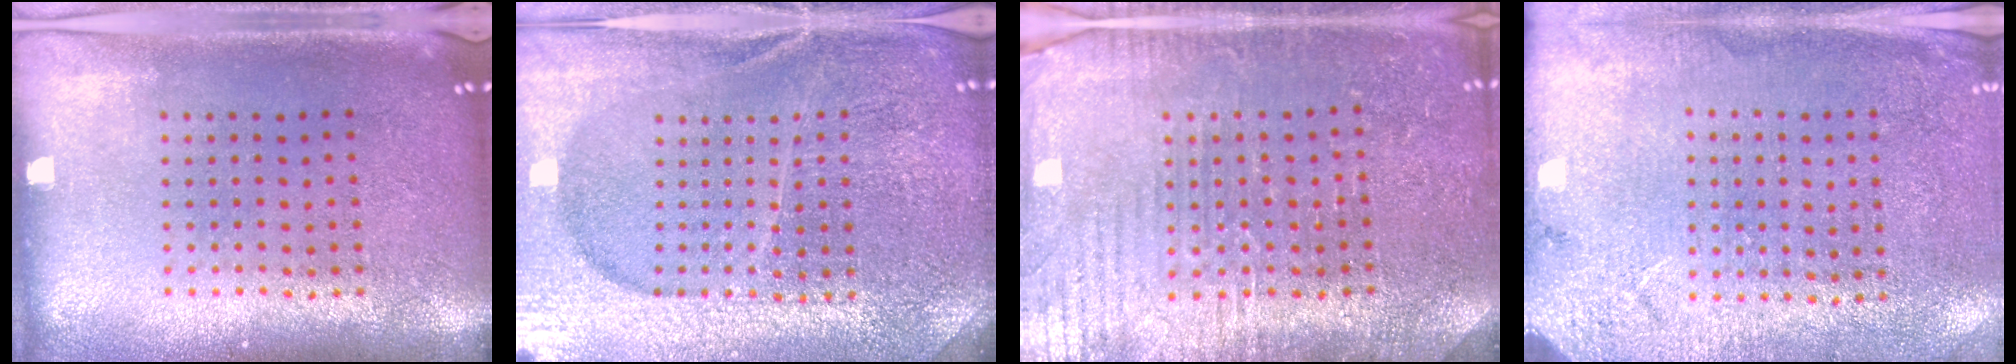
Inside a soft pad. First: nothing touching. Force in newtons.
{"total": 4.7, "press": 4.3, "slide": 1.7}
{"total": 3.7, "press": 3.6, "slide": 0.9}
{"total": 2.6, "press": 2.5, "slide": 0.8}